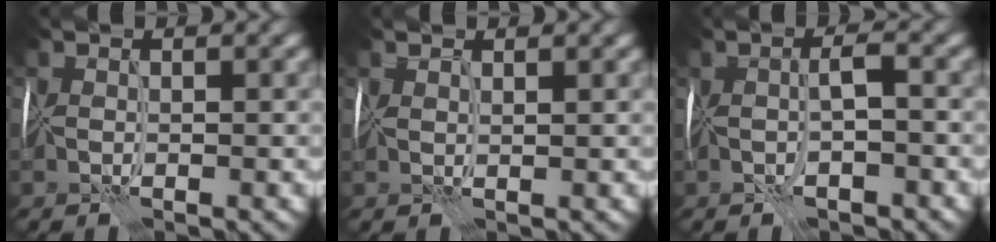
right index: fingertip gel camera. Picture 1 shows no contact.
{"total": 0.9, "force": [0.9, -0.4, 0.0], "torque": [0.001, 0.002, 0.016]}
{"total": 2.2, "force": [-0.3, 0.7, 2.1], "torque": [-0.034, 0.006, -0.004]}